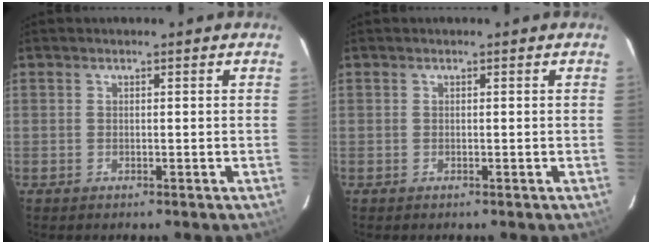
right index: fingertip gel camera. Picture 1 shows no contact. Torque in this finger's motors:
{"motor_torque": [-0.03, -0.03, 0.07, 0.01]}